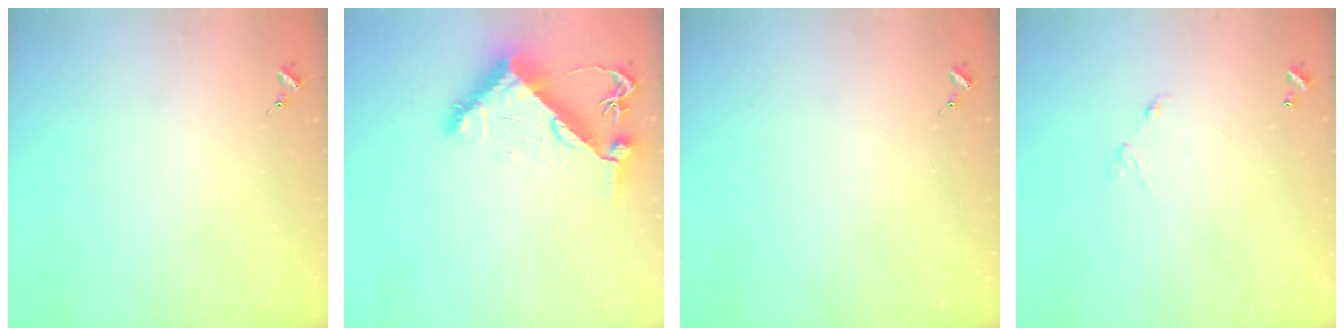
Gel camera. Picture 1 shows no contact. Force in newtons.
{"total": 10.3, "press": 10.2, "slide": 1.5}
{"total": 0.0}
{"total": 5.9, "press": 5.9, "slide": 0.4}